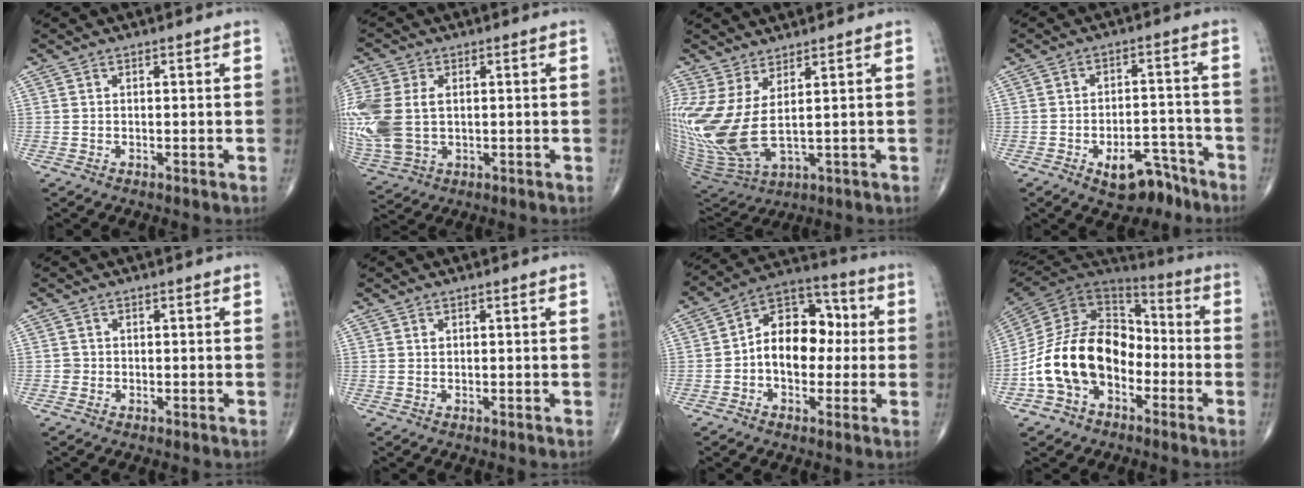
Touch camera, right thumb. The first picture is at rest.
{"total": 15.6, "force": [0.6, 10.5, 11.5], "torque": [-0.316, -0.001, 0.026]}
{"total": 14.9, "force": [2.8, 5.8, 13.4], "torque": [-0.324, -0.036, 0.075]}
{"total": 9.1, "force": [-5.8, 4.8, 5.1], "torque": [-0.047, 0.048, -0.081]}
{"total": 0.9, "force": [-0.2, 0.8, 0.1], "torque": [0.001, 0.004, -0.004]}
{"total": 0.6, "force": [0.2, 0.5, 0.4], "torque": [-0.008, 0.000, 0.006]}
{"total": 13.6, "force": [-0.1, 9.2, 9.9], "torque": [-0.122, 0.041, -0.012]}
{"total": 19.0, "force": [-5.5, 13.3, 12.4], "torque": [-0.209, 0.066, -0.104]}